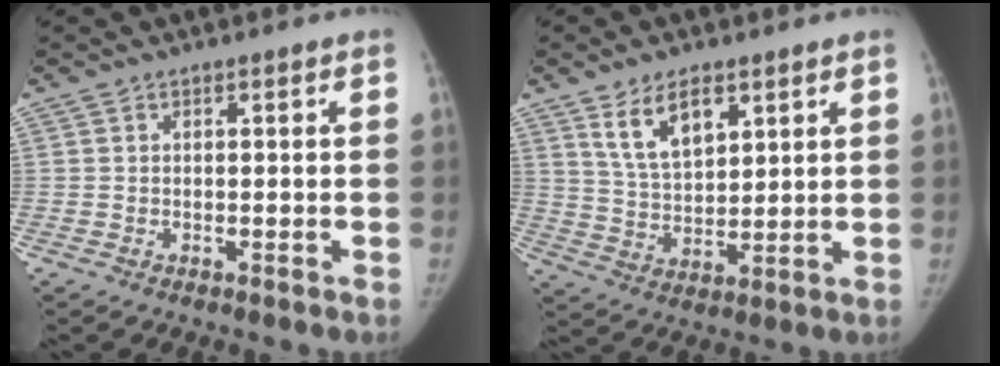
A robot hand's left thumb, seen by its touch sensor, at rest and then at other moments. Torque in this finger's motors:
{"motor_torque": [1.56, 0.74, 1.23, -1.24, 0.36]}